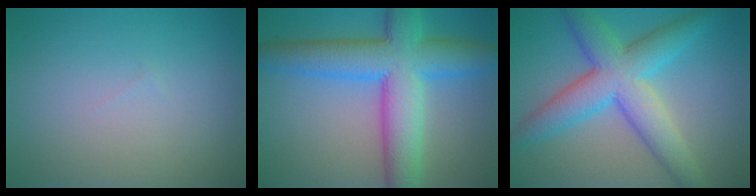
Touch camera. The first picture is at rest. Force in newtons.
{"total": 10.2, "press": 10.2, "slide": 0.1}
{"total": 7.8, "press": 7.8, "slide": 0.1}